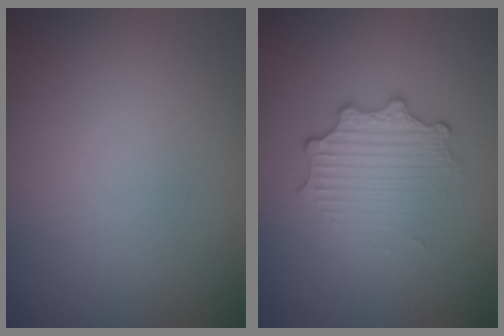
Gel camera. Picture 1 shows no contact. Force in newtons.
{"total": 3.3, "press": 2.5, "slide": 2.2}